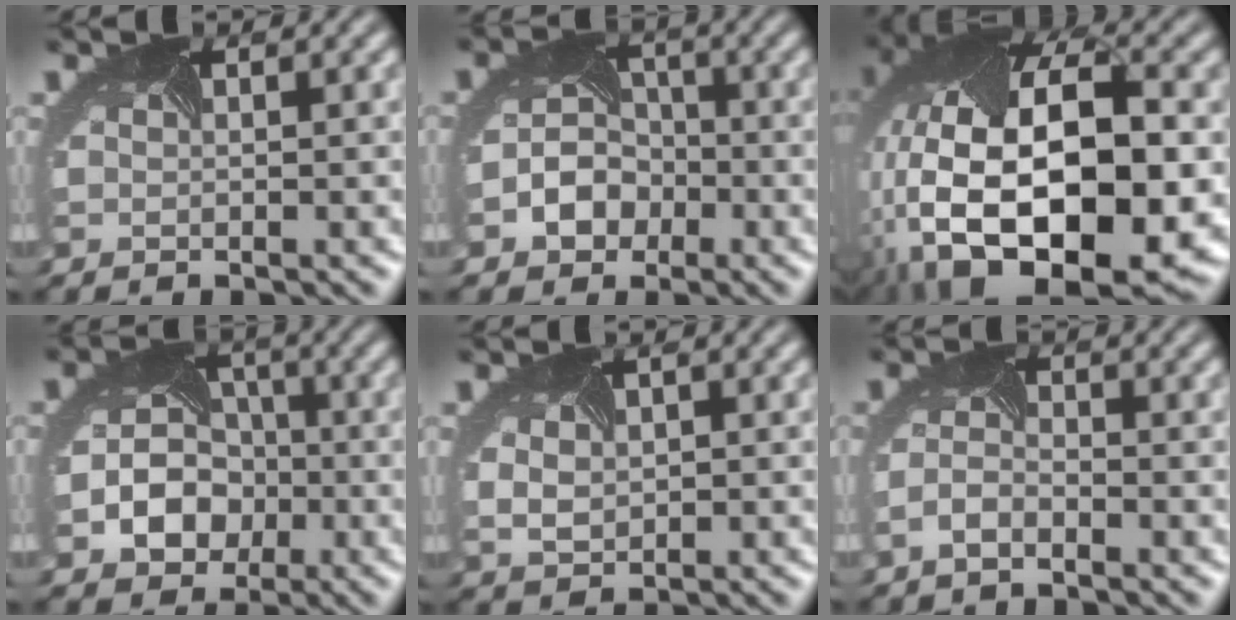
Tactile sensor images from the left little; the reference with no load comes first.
{"total": 3.3, "force": [-1.7, 2.5, 1.2], "torque": [-0.028, -0.007, -0.023]}
{"total": 19.0, "force": [-3.3, 10.7, 15.3], "torque": [-0.296, -0.040, -0.022]}
{"total": 4.8, "force": [-1.8, 3.9, 2.2], "torque": [-0.047, -0.016, -0.022]}
{"total": 2.3, "force": [0.2, 1.9, 1.3], "torque": [-0.031, 0.002, 0.017]}
{"total": 1.9, "force": [-1.6, 0.3, 0.8], "torque": [-0.033, -0.007, -0.028]}